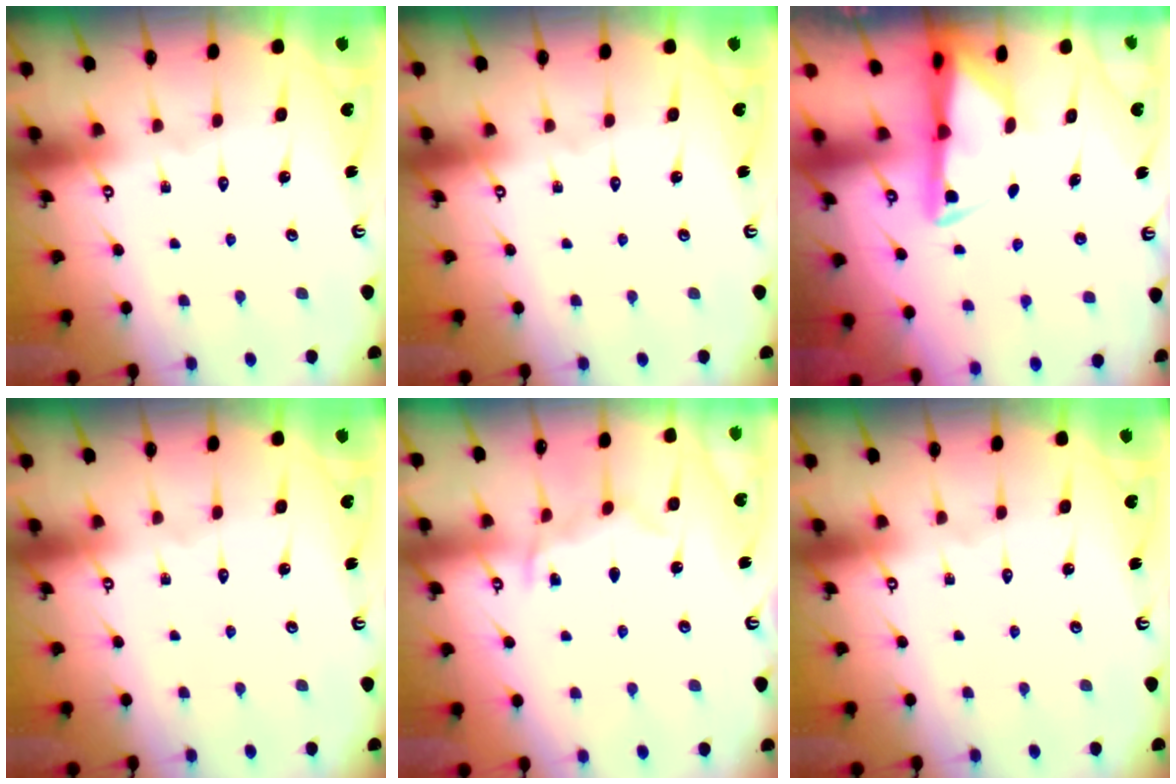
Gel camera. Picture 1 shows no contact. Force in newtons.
{"total": 0.0}
{"total": 2.9, "press": 2.8, "slide": 0.7}
{"total": 0.0}
{"total": 6.9, "press": 6.8, "slide": 0.8}
{"total": 0.0}